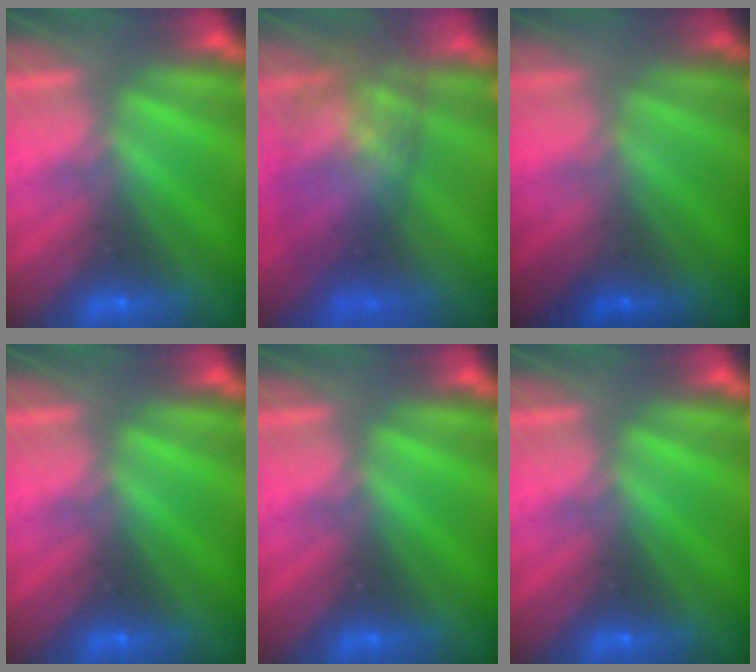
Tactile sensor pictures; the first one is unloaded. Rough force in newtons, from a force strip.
{"total": 7.0}
{"total": 1.1}
{"total": 0.0}
{"total": 0.0}
{"total": 0.0}